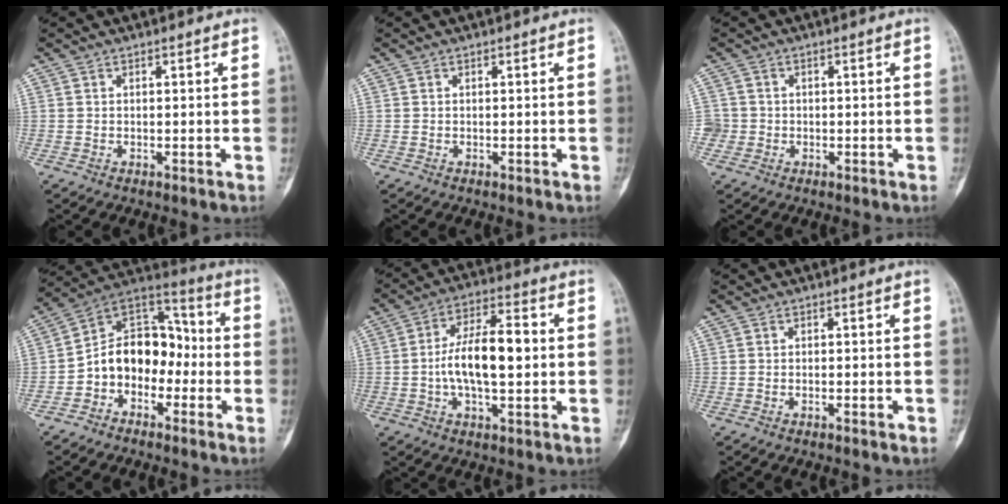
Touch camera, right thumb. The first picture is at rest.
{"total": 0.0}
{"total": 2.5, "force": [-0.4, 2.5, 0.0], "torque": [0.016, 0.008, -0.009]}
{"total": 13.3, "force": [-3.1, 10.0, 8.2], "torque": [-0.094, 0.070, -0.068]}
{"total": 12.6, "force": [-0.3, 5.6, 11.4], "torque": [-0.192, 0.024, -0.011]}
{"total": 1.0, "force": [-0.6, 0.2, 0.8], "torque": [-0.013, 0.004, -0.008]}